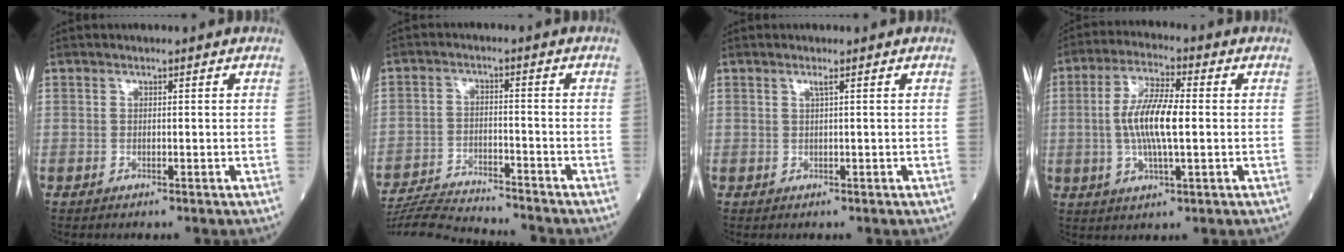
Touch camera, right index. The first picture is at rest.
{"total": 11.6, "force": [-11.3, 0.0, 2.7], "torque": [-0.048, -0.005, -0.188]}
{"total": 0.7, "force": [0.3, -0.2, 0.6], "torque": [-0.019, -0.002, 0.009]}
{"total": 9.7, "force": [-0.1, 1.9, 9.5], "torque": [-0.190, 0.003, -0.005]}